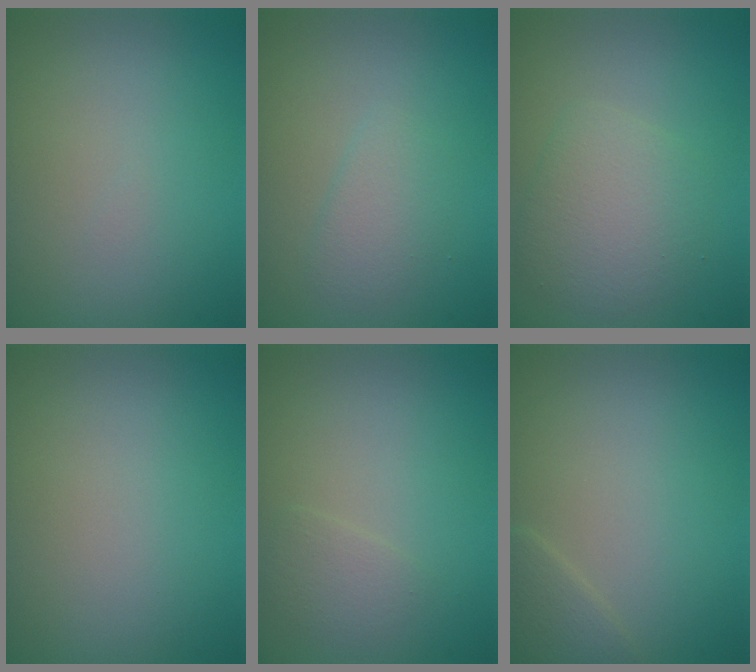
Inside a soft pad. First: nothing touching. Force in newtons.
{"total": 1.8, "press": 1.8, "slide": 0.1}
{"total": 3.3, "press": 3.3, "slide": 0.2}
{"total": 0.0}
{"total": 1.3, "press": 1.2, "slide": 0.0}
{"total": 1.4, "press": 1.4, "slide": 0.2}